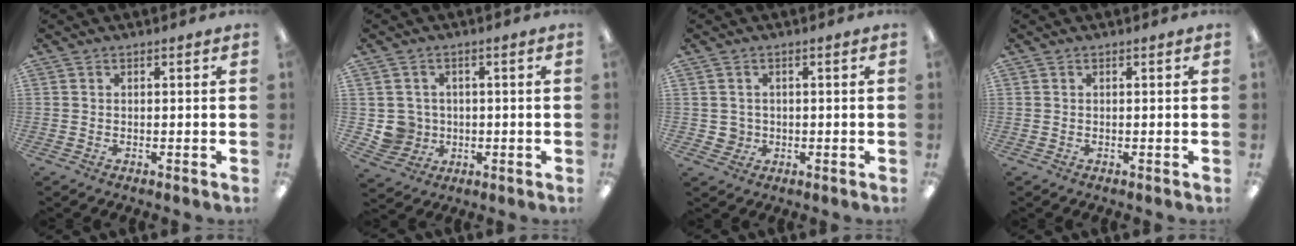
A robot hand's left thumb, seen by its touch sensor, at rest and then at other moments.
{"total": 5.6, "force": [0.2, 5.5, 0.5], "torque": [-0.026, 0.007, 0.011]}
{"total": 2.6, "force": [0.2, 2.6, 0.4], "torque": [-0.012, 0.003, 0.003]}
{"total": 0.0}